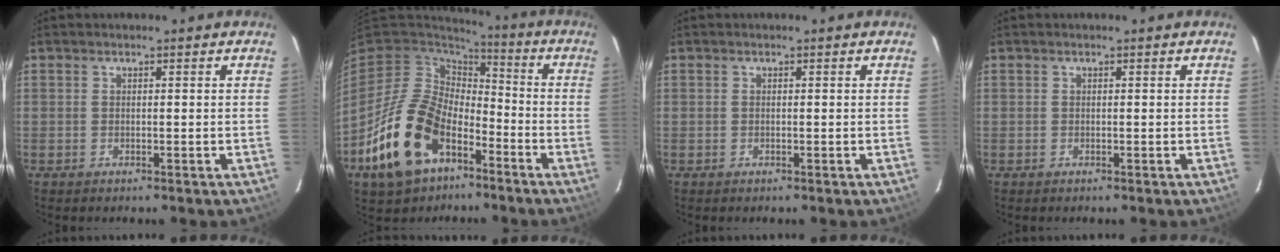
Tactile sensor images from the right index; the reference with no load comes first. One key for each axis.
{"total": 20.0, "fx": -9.6, "fy": 12.6, "fz": 12.1, "tx": -0.270, "ty": -0.002, "tz": -0.159}
{"total": 0.0}
{"total": 0.0}